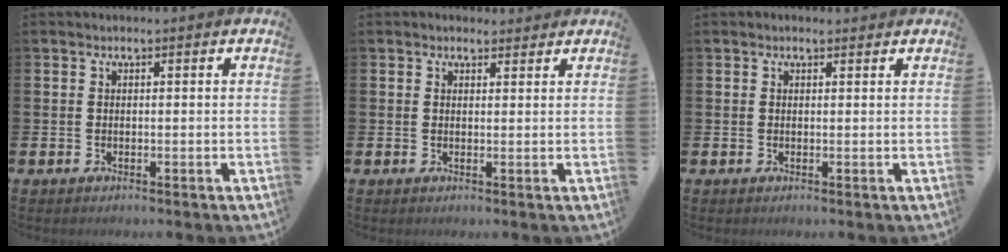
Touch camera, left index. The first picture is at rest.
{"total": 1.6, "force": [1.5, 0.6, 0.1], "torque": [0.007, -0.001, 0.025]}
{"total": 0.8, "force": [0.6, 0.4, 0.3], "torque": [0.005, 0.002, 0.009]}